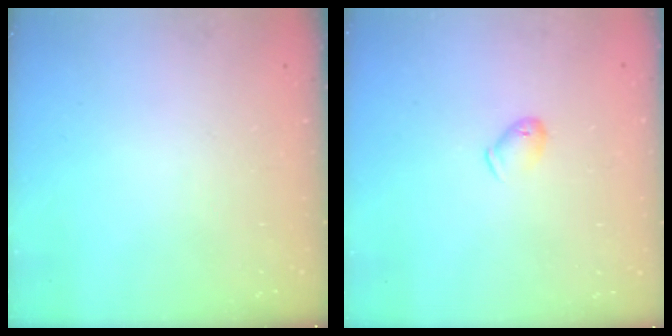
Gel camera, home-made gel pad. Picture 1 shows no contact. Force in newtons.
{"total": 5.3, "press": 5.2, "slide": 0.9}